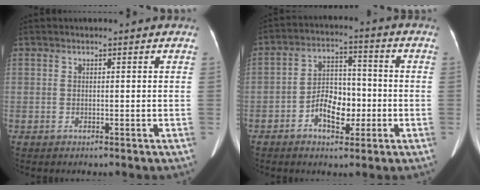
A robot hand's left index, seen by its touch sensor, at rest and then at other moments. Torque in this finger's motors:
{"motor_torque": [0.19, 0.12, 0.16, 0.02]}